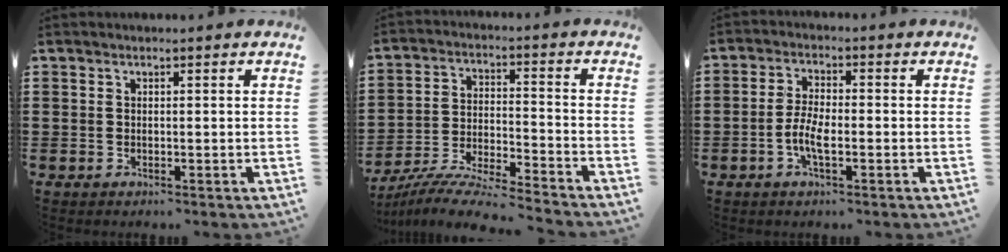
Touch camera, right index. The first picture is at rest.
{"total": 7.9, "force": [-7.6, -0.4, 2.3], "torque": [-0.053, -0.006, -0.152]}
{"total": 4.7, "force": [-1.5, 1.4, 4.2], "torque": [-0.099, -0.006, -0.035]}